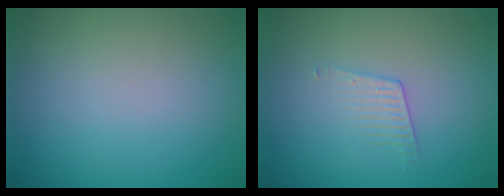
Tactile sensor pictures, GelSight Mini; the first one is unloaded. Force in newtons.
{"total": 1.1, "press": 0.4, "slide": 1.1}